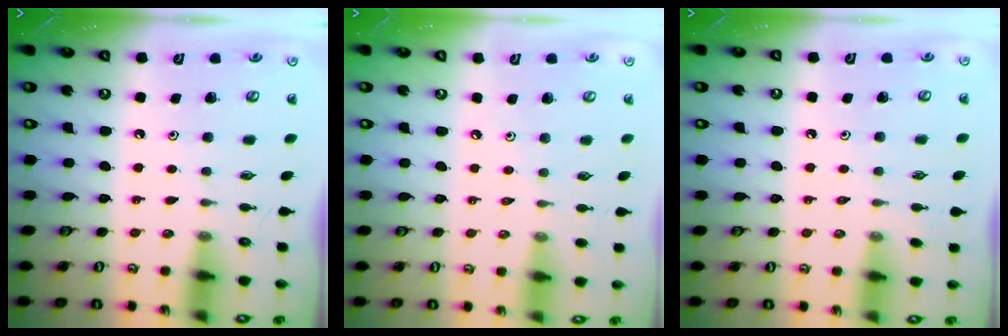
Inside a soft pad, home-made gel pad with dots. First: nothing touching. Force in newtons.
{"total": 1.5, "press": 1.5, "slide": 0.4}
{"total": 1.9, "press": 1.8, "slide": 0.4}